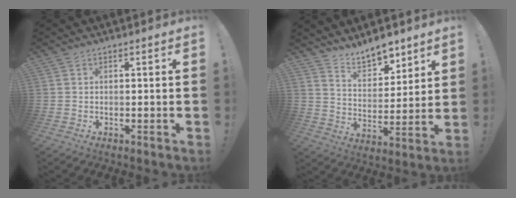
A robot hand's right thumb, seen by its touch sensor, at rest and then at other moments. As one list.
[{"total": 10.1, "force": [8.9, 3.7, 3.0], "torque": [-0.045, -0.071, 0.167]}]